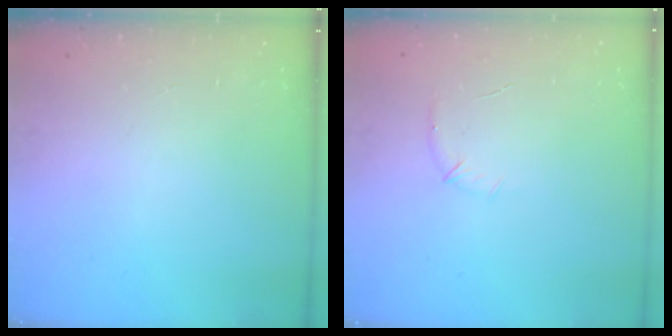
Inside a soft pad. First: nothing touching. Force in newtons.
{"total": 5.5, "press": 5.3, "slide": 1.5}